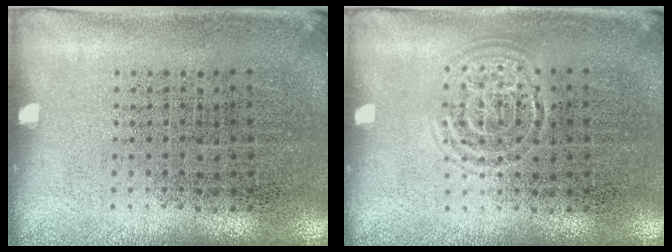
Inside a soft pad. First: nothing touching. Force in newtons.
{"total": 1.5, "press": 1.5, "slide": 0.3}